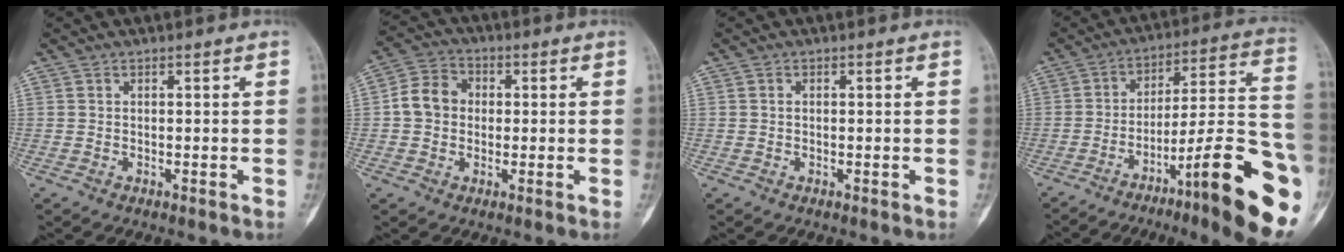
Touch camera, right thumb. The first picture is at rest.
{"total": 7.2, "force": [0.1, 6.2, 3.8], "torque": [-0.055, 0.020, -0.010]}
{"total": 0.5, "force": [0.0, 0.4, 0.4], "torque": [-0.008, 0.000, 0.000]}
{"total": 23.9, "force": [-10.6, 3.8, 21.1], "torque": [-0.240, 0.065, -0.156]}